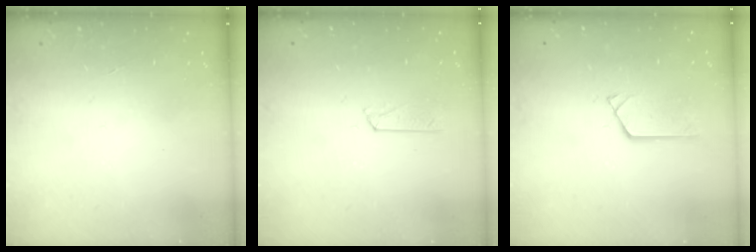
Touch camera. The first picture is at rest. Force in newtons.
{"total": 3.2, "press": 3.2, "slide": 0.3}
{"total": 3.0, "press": 3.0, "slide": 0.2}